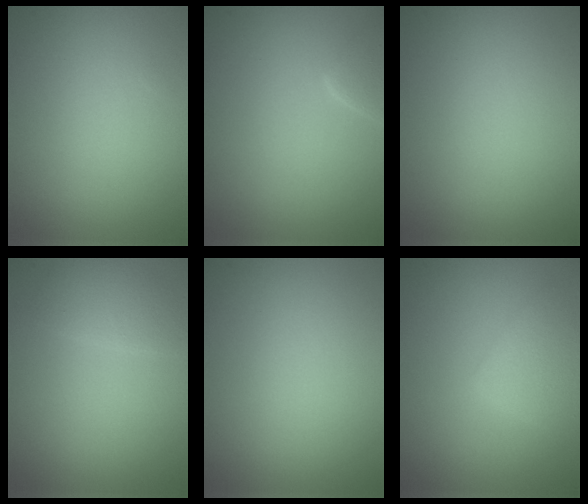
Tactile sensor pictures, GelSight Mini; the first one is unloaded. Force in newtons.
{"total": 1.8, "press": 1.8, "slide": 0.1}
{"total": 0.0}
{"total": 1.9, "press": 1.9, "slide": 0.1}
{"total": 0.0}
{"total": 2.4, "press": 2.4, "slide": 0.2}